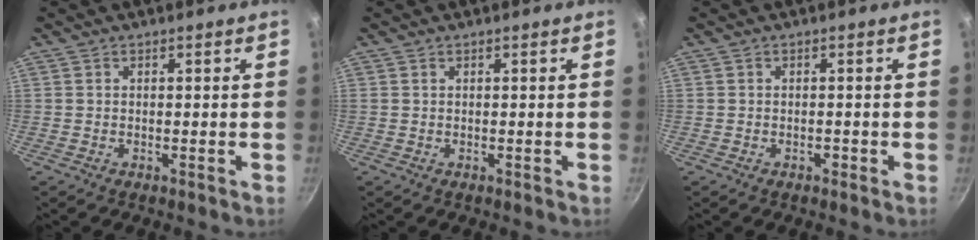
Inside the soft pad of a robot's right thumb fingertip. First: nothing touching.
{"total": 0.0}
{"total": 0.9, "force": [-0.5, 0.6, 0.4], "torque": [-0.004, 0.005, -0.005]}